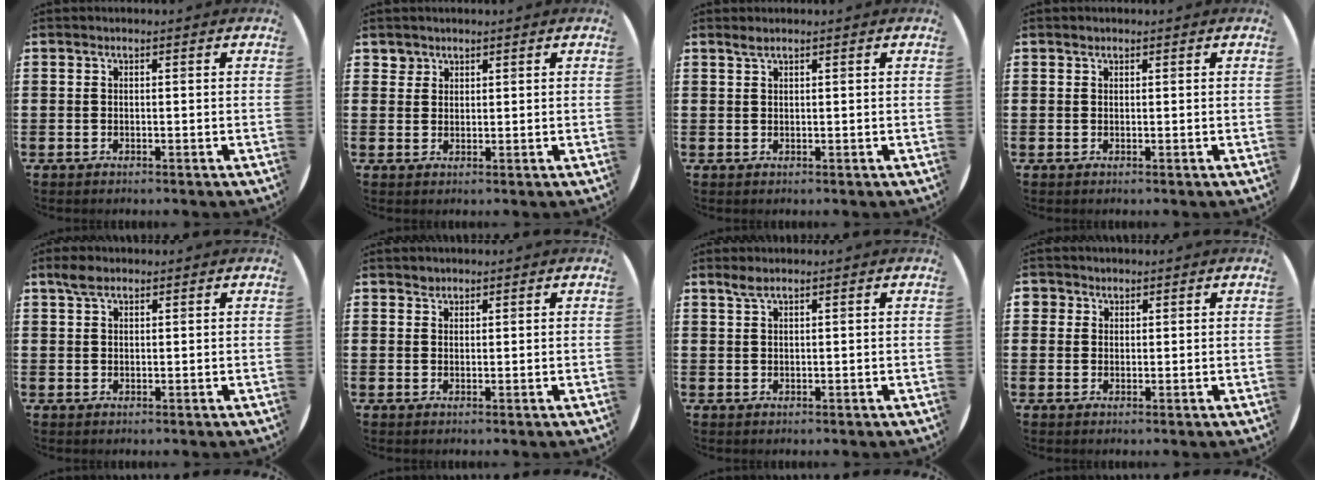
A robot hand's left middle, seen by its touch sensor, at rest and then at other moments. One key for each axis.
{"total": 1.7, "fx": 1.4, "fy": 0.8, "fz": 0.0, "tx": 0.005, "ty": -0.001, "tz": 0.027}
{"total": 0.9, "fx": 0.7, "fy": 0.0, "fz": 0.5, "tx": -0.010, "ty": 0.001, "tz": 0.013}
{"total": 0.0}
{"total": 2.1, "fx": 1.6, "fy": 0.9, "fz": 1.0, "tx": -0.013, "ty": 0.002, "tz": 0.027}
{"total": 1.6, "fx": 1.3, "fy": 0.9, "fz": -0.1, "tx": 0.007, "ty": 0.000, "tz": 0.025}
{"total": 1.3, "fx": 1.0, "fy": 0.1, "fz": 0.8, "tx": -0.018, "ty": 0.002, "tz": 0.018}
{"total": 1.5, "fx": 1.1, "fy": 1.0, "fz": 0.1, "tx": 0.004, "ty": 0.002, "tz": 0.021}